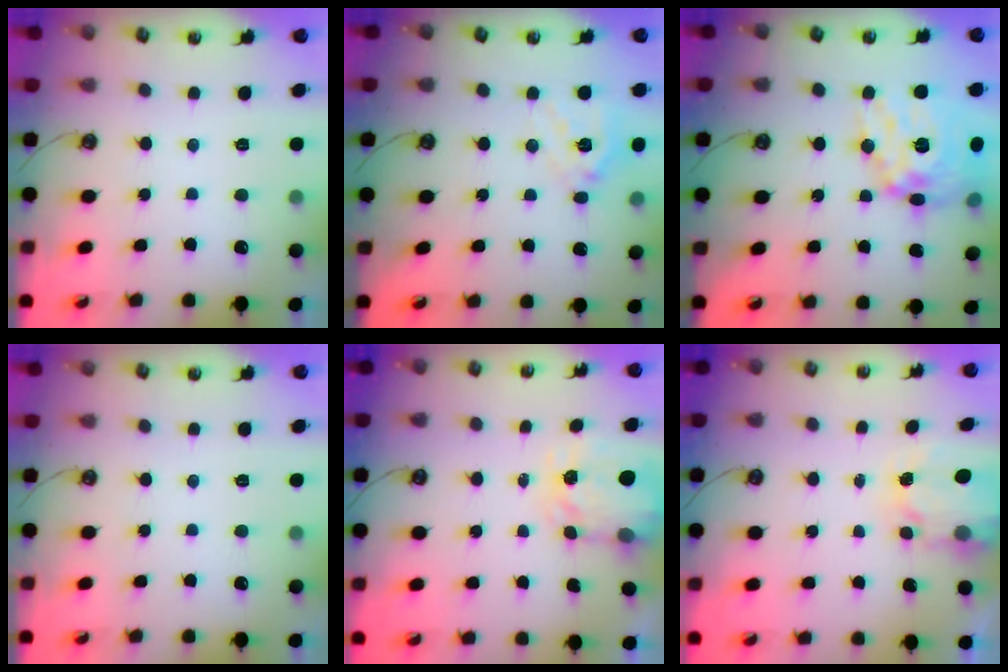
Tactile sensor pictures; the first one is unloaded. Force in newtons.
{"total": 14.2, "press": 14.1, "slide": 2.1}
{"total": 21.6, "press": 21.5, "slide": 2.1}
{"total": 0.0}
{"total": 3.7, "press": 3.7, "slide": 0.5}
{"total": 4.1, "press": 4.1, "slide": 0.1}